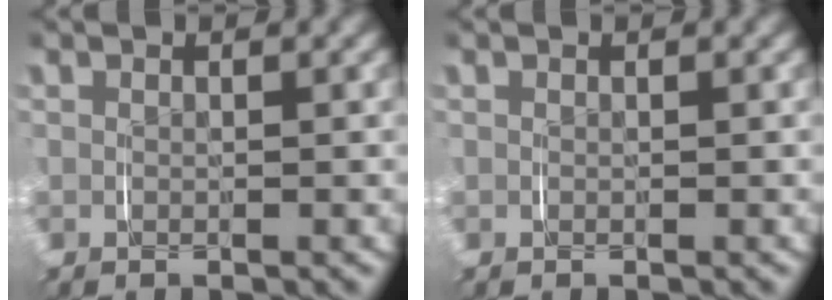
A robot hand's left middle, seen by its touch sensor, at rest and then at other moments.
{"total": 0.0}